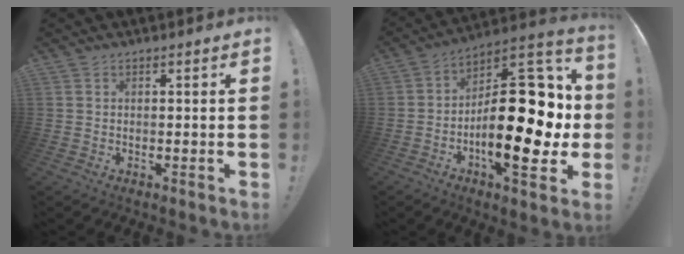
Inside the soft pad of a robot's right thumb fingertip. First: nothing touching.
{"total": 27.5, "force": [-3.7, 12.6, 24.2], "torque": [-0.356, 0.014, -0.046]}